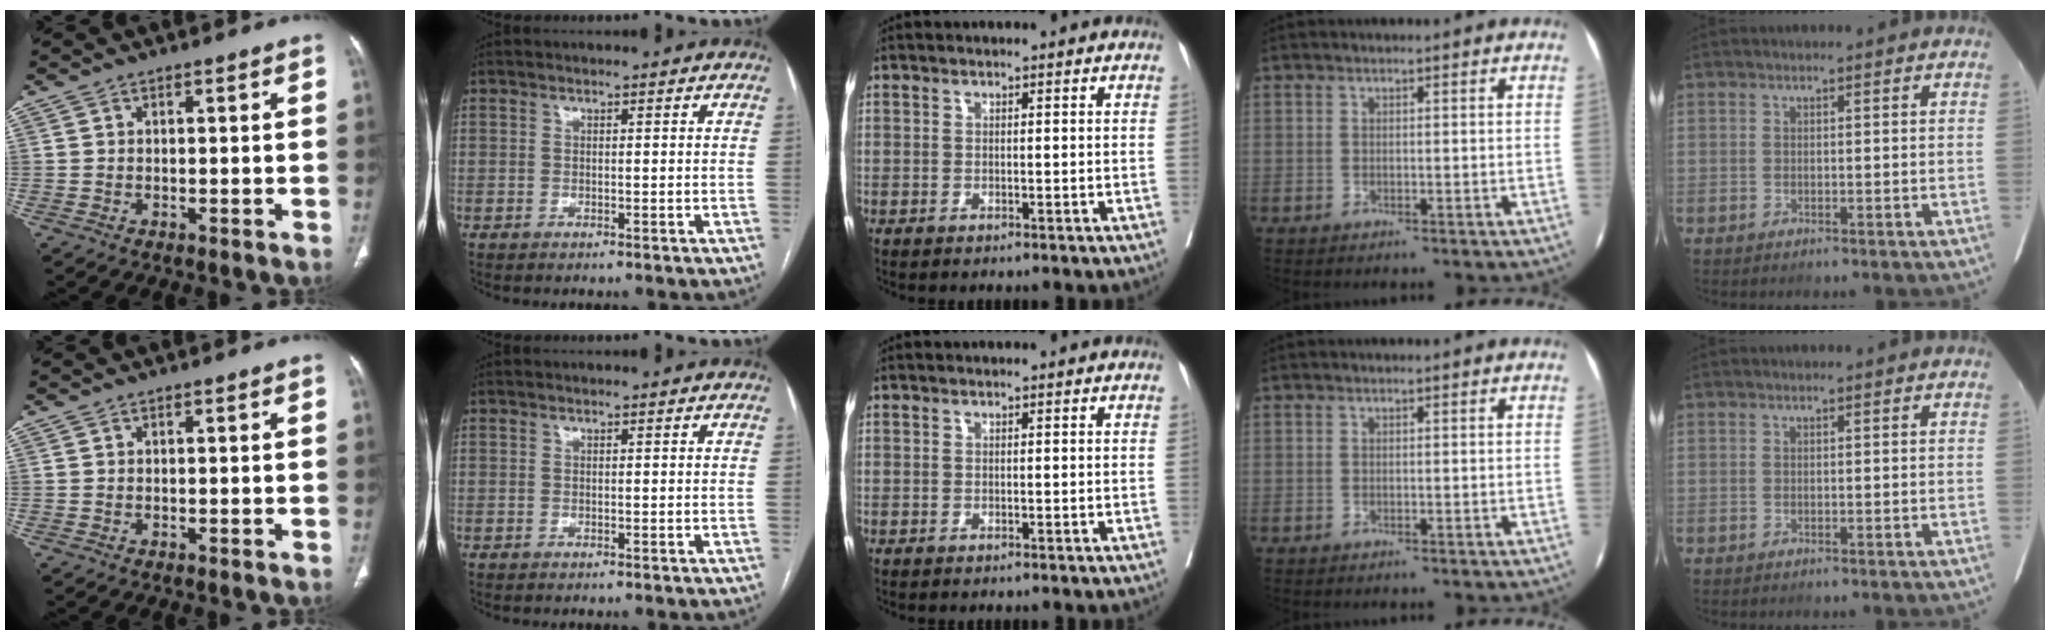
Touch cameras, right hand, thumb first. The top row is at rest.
{}